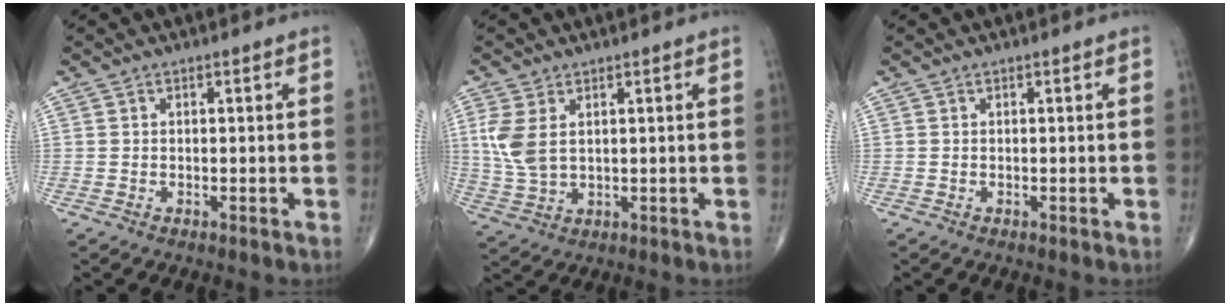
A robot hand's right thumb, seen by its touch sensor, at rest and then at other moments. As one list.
[{"total": 6.9, "force": [1.8, 4.1, 5.2], "torque": [-0.122, -0.004, 0.045]}, {"total": 0.0}]